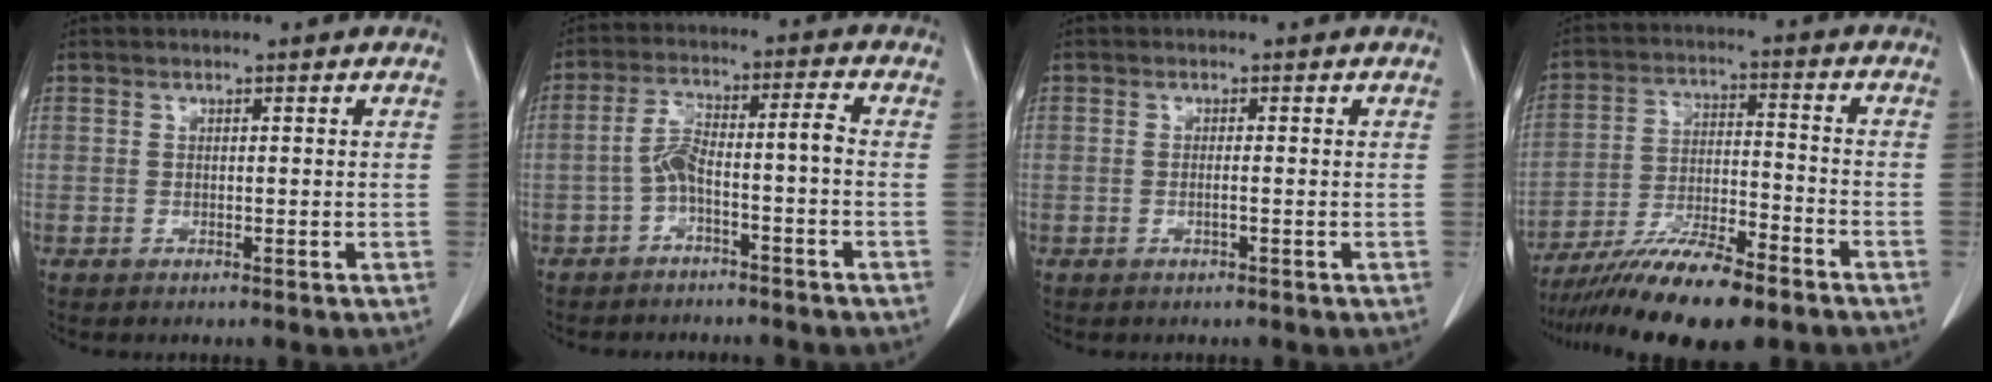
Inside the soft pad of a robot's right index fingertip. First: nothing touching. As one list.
[{"total": 6.0, "force": [-2.3, 0.6, 5.6], "torque": [-0.112, 0.035, -0.039]}, {"total": 0.9, "force": [-0.2, 0.0, 0.9], "torque": [-0.019, -0.001, -0.004]}, {"total": 14.9, "force": [-11.5, 2.2, 9.1], "torque": [-0.167, -0.019, -0.199]}]